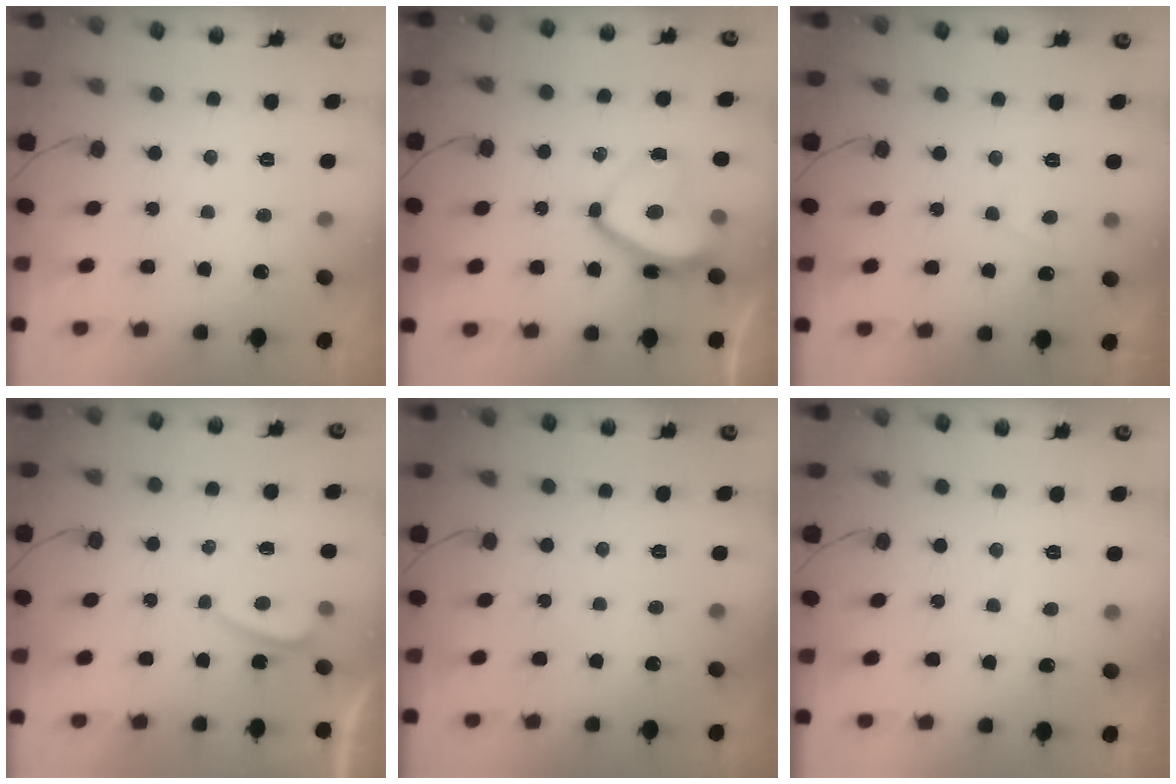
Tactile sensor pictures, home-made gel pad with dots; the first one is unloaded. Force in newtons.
{"total": 12.1, "press": 11.9, "slide": 1.9}
{"total": 4.7, "press": 4.7, "slide": 0.4}
{"total": 1.6, "press": 1.5, "slide": 0.6}
{"total": 0.0}
{"total": 2.5, "press": 2.5, "slide": 0.3}